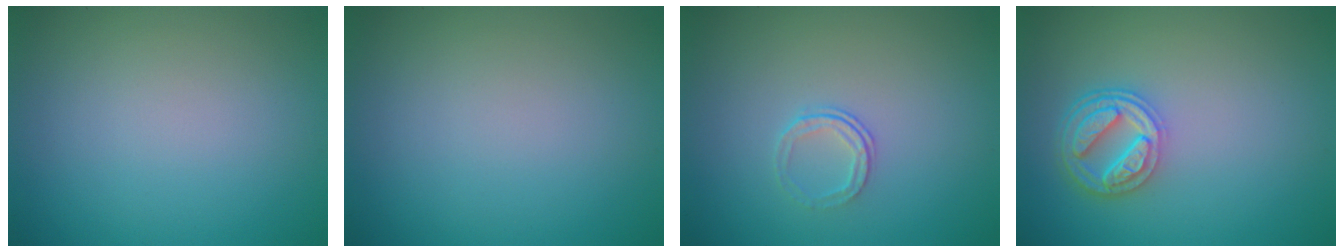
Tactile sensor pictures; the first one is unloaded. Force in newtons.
{"total": 0.0}
{"total": 1.3, "press": 0.9, "slide": 0.9}
{"total": 4.5, "press": 3.5, "slide": 2.8}